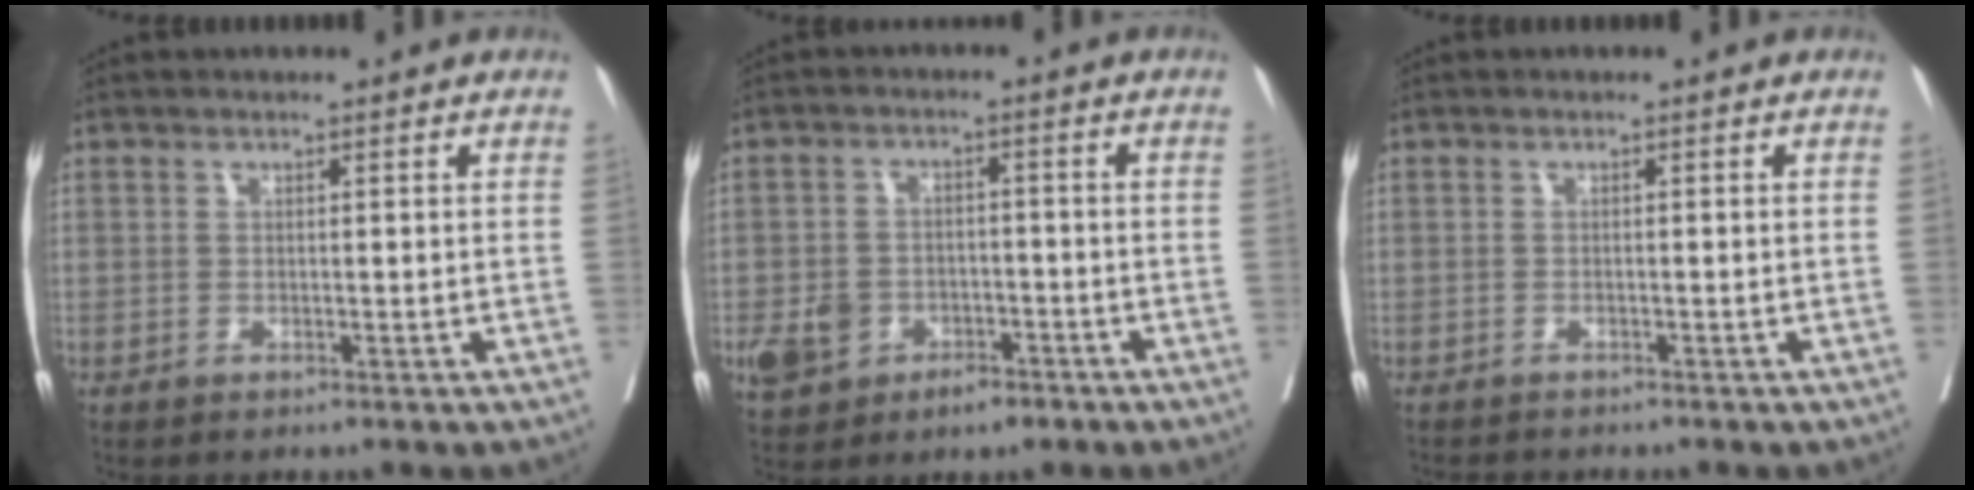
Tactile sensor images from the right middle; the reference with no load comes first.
{"total": 6.9, "force": [-3.3, 5.2, 3.2], "torque": [-0.057, 0.013, -0.044]}
{"total": 2.6, "force": [-2.5, 0.3, 0.5], "torque": [-0.004, -0.008, -0.039]}